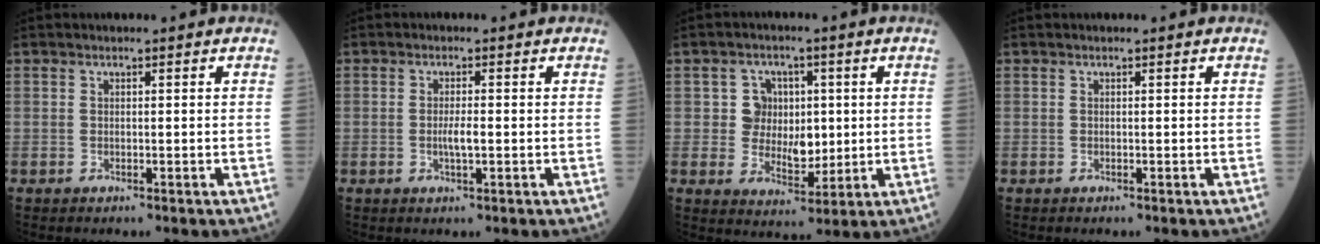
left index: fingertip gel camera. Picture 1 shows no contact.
{"total": 2.1, "force": [-0.2, 0.2, 2.1], "torque": [-0.042, -0.002, -0.002]}
{"total": 6.3, "force": [1.4, 5.7, 2.4], "torque": [-0.035, 0.007, 0.028]}
{"total": 0.0}